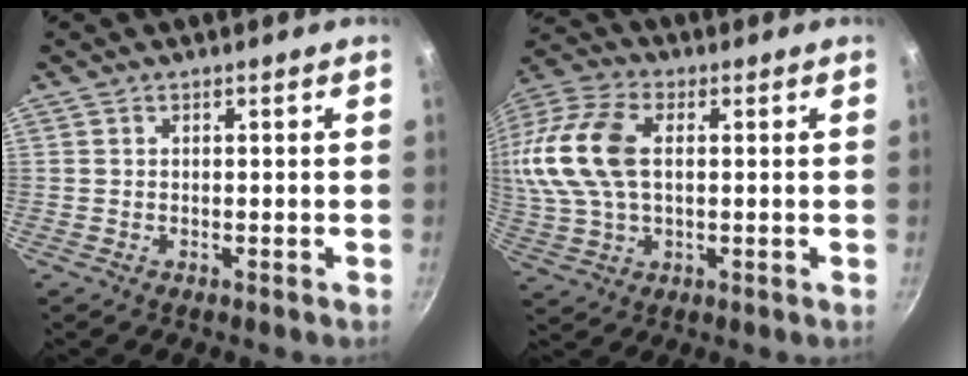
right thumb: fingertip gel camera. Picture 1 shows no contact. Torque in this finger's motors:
{"motor_torque": [0.77, 3.05, 1.97, -0.44, 0.67]}